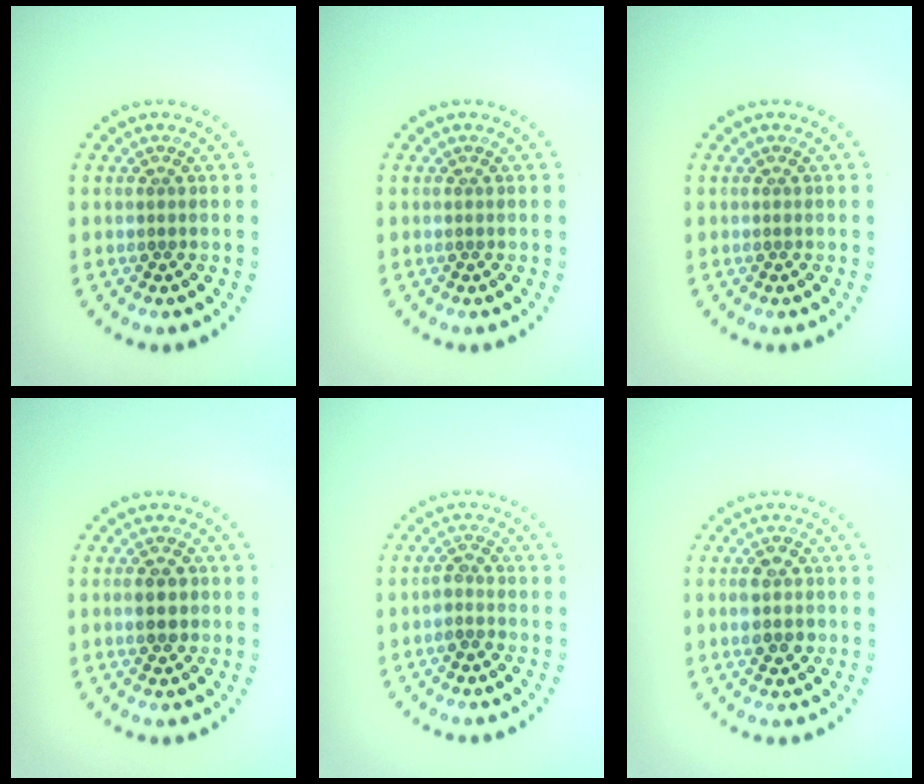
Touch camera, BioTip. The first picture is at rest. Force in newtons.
{"total": 0.0}
{"total": 0.0}
{"total": 2.1, "press": 2.1, "slide": 0.0}
{"total": 1.5, "press": 1.3, "slide": 0.8}
{"total": 2.4, "press": 2.4, "slide": 0.2}